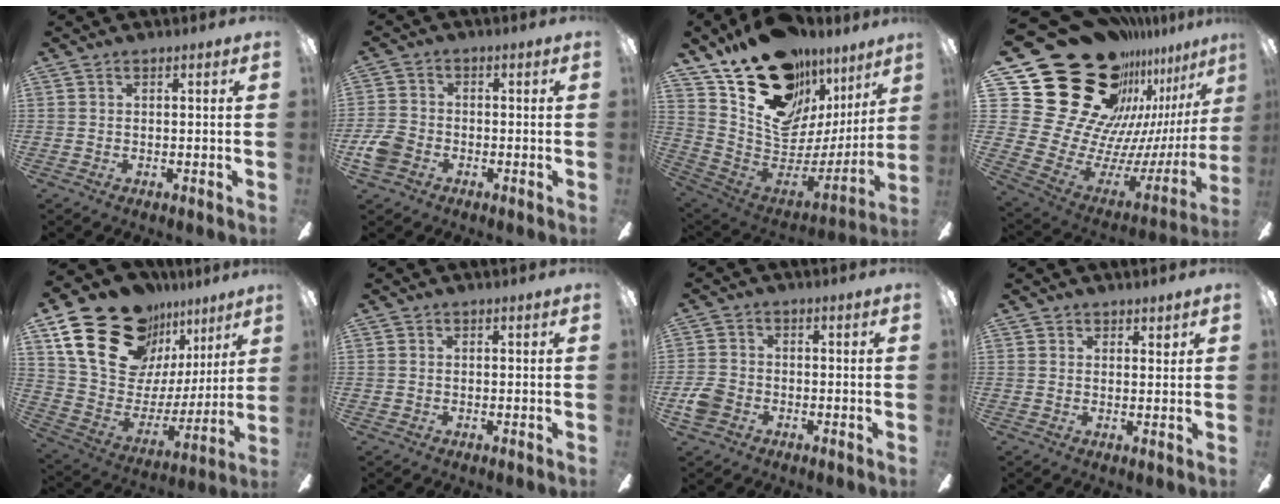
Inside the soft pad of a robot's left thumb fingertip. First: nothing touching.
{"total": 6.0, "force": [-2.8, 4.5, 2.9], "torque": [-0.061, 0.021, -0.051]}
{"total": 23.0, "force": [15.3, 13.0, 11.2], "torque": [-0.170, -0.106, 0.294]}
{"total": 34.7, "force": [19.7, 21.3, 19.0], "torque": [-0.287, -0.190, 0.429]}
{"total": 25.3, "force": [16.1, 15.0, 12.5], "torque": [-0.221, -0.090, 0.310]}
{"total": 0.6, "force": [0.1, 0.6, 0.0], "torque": [0.001, 0.005, 0.000]}
{"total": 5.2, "force": [-2.5, 3.9, 2.4], "torque": [-0.046, 0.019, -0.045]}
{"total": 2.2, "force": [1.8, 1.2, 0.3], "torque": [0.008, -0.008, 0.032]}